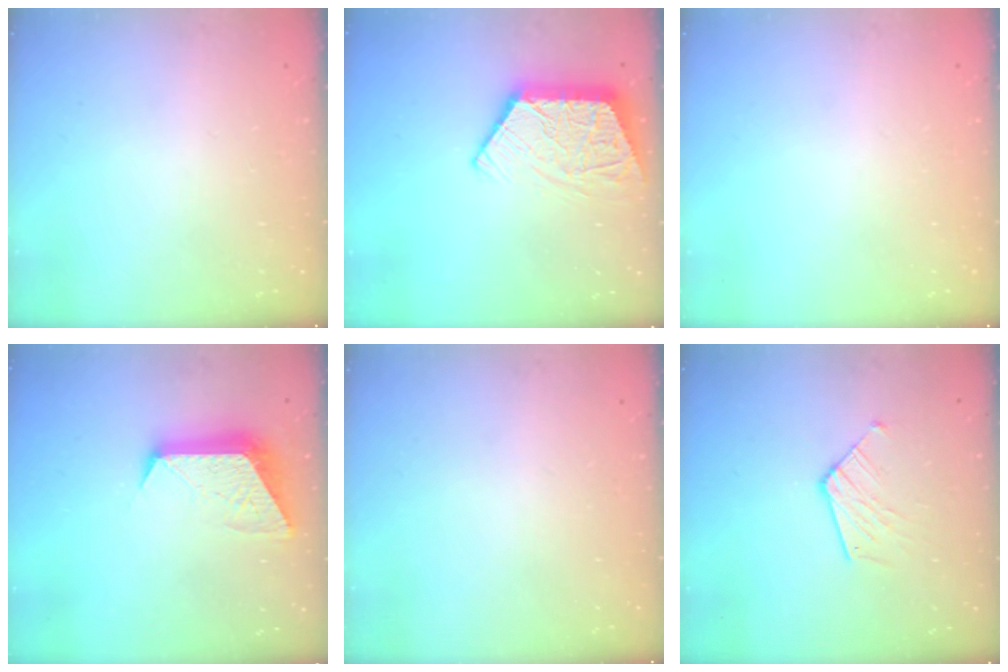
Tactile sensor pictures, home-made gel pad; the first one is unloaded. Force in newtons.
{"total": 12.1, "press": 12.1, "slide": 1.0}
{"total": 0.0}
{"total": 11.5, "press": 11.4, "slide": 1.0}
{"total": 0.0}
{"total": 9.3, "press": 9.3, "slide": 0.9}